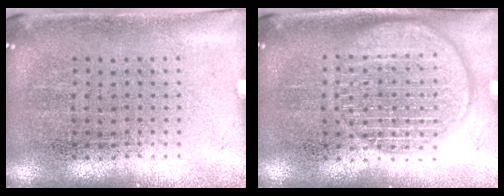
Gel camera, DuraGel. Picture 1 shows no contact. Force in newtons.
{"total": 2.3, "press": 2.3, "slide": 0.3}